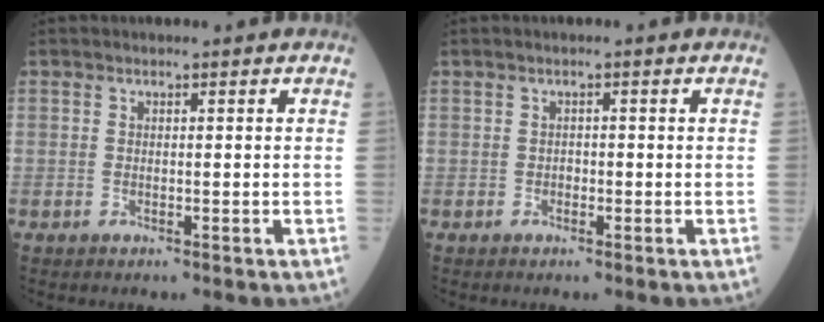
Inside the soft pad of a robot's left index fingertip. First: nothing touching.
{"total": 0.6, "force": [-0.2, 0.4, 0.4], "torque": [-0.003, 0.003, -0.007]}